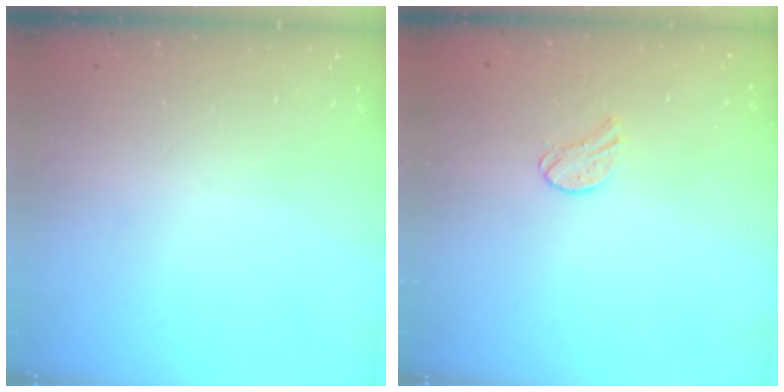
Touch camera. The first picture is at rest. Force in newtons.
{"total": 6.6, "press": 6.6, "slide": 0.6}